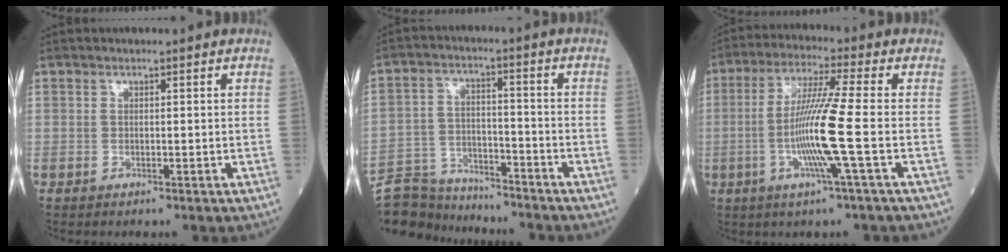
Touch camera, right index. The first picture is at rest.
{"total": 11.5, "force": [-11.2, 2.8, 0.8], "torque": [-0.014, 0.026, -0.193]}
{"total": 10.8, "force": [-2.2, -1.5, 10.5], "torque": [-0.206, -0.010, -0.047]}